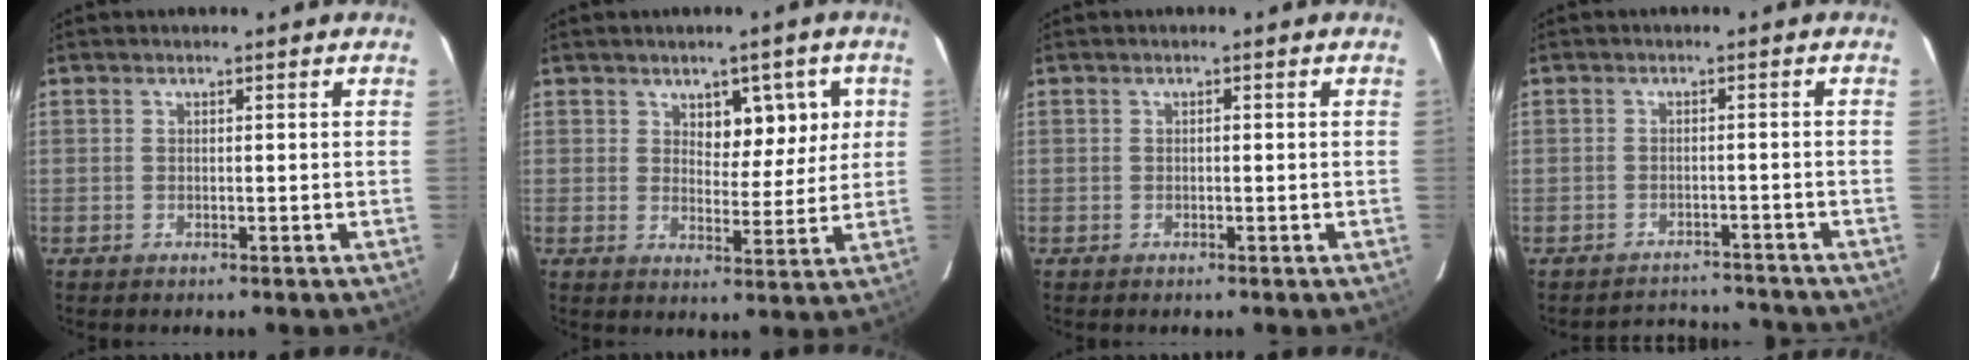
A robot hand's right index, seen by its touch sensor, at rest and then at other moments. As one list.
[{"total": 6.4, "force": [2.6, 3.6, 4.6], "torque": [-0.050, 0.012, 0.040]}, {"total": 0.0}, {"total": 5.4, "force": [-5.1, 1.2, -1.3], "torque": [0.018, 0.017, -0.070]}]